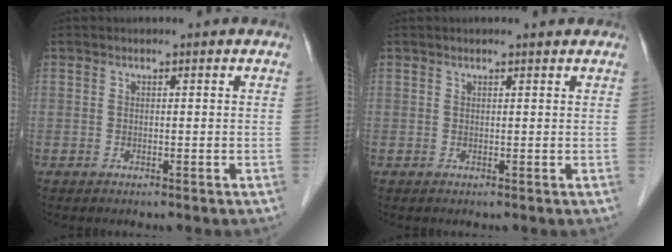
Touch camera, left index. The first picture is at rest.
{"total": 1.4, "force": [1.3, -0.1, 0.6], "torque": [-0.011, 0.009, 0.022]}